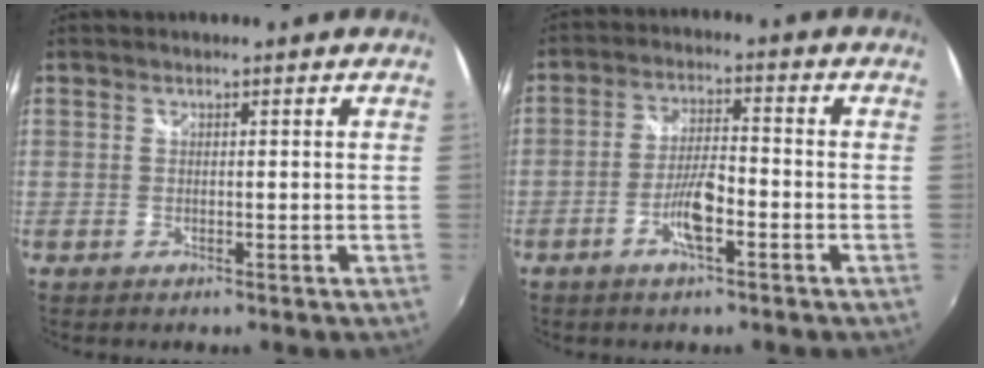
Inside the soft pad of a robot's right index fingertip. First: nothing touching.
{"total": 6.7, "force": [-3.1, 1.5, 5.7], "torque": [-0.116, 0.002, -0.057]}